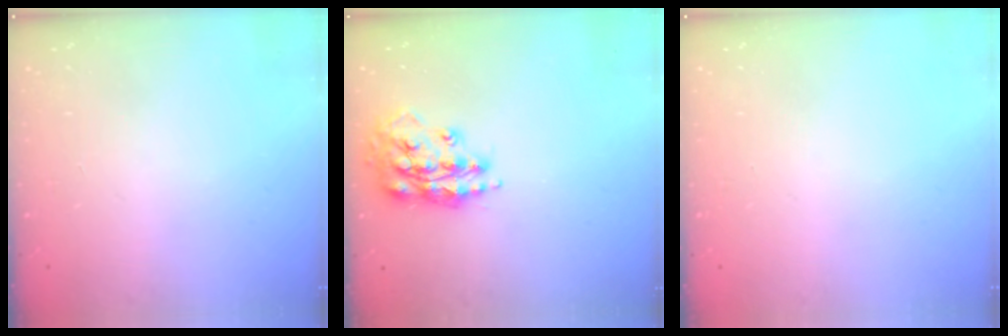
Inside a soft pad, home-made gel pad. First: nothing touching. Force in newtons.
{"total": 17.4, "press": 17.4, "slide": 1.4}
{"total": 0.0}